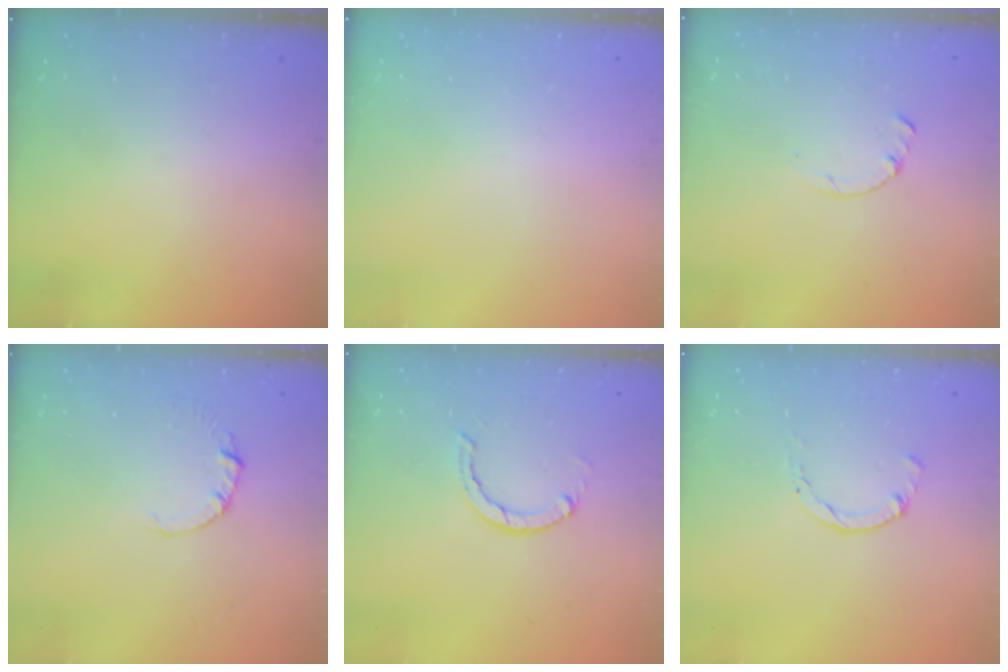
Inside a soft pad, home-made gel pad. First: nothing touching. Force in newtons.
{"total": 0.0}
{"total": 0.0}
{"total": 0.5, "press": 0.5, "slide": 0.1}
{"total": 2.8, "press": 2.7, "slide": 0.4}
{"total": 0.0}